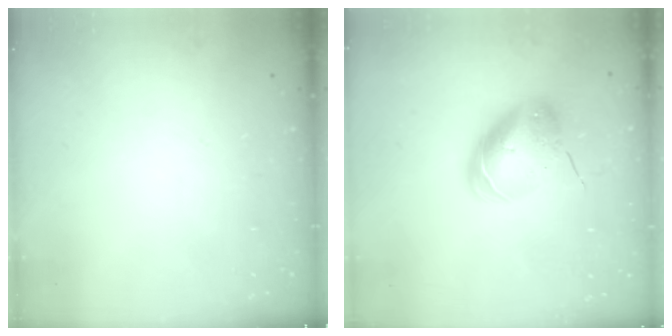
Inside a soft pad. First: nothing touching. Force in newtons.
{"total": 8.1, "press": 8.0, "slide": 1.5}